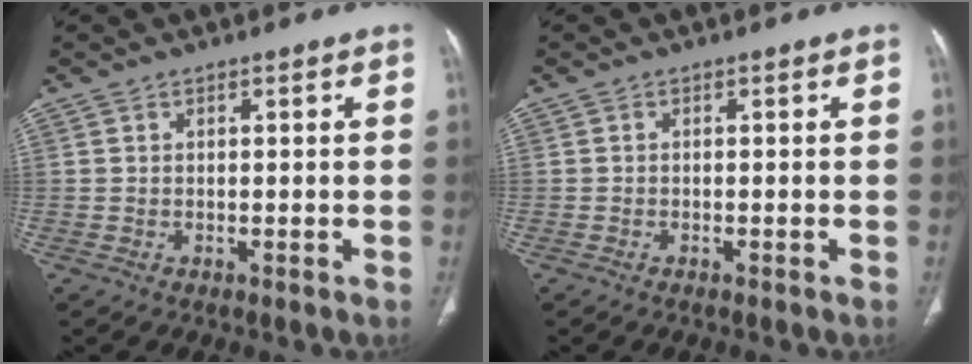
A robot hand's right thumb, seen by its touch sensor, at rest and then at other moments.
{"total": 0.5, "force": [-0.4, 0.1, 0.3], "torque": [-0.011, 0.001, -0.004]}